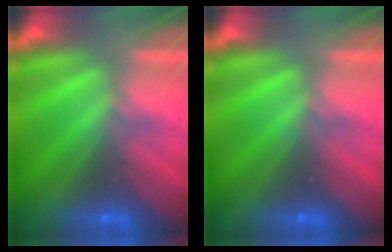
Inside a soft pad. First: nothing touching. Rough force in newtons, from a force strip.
{"total": 0.0}